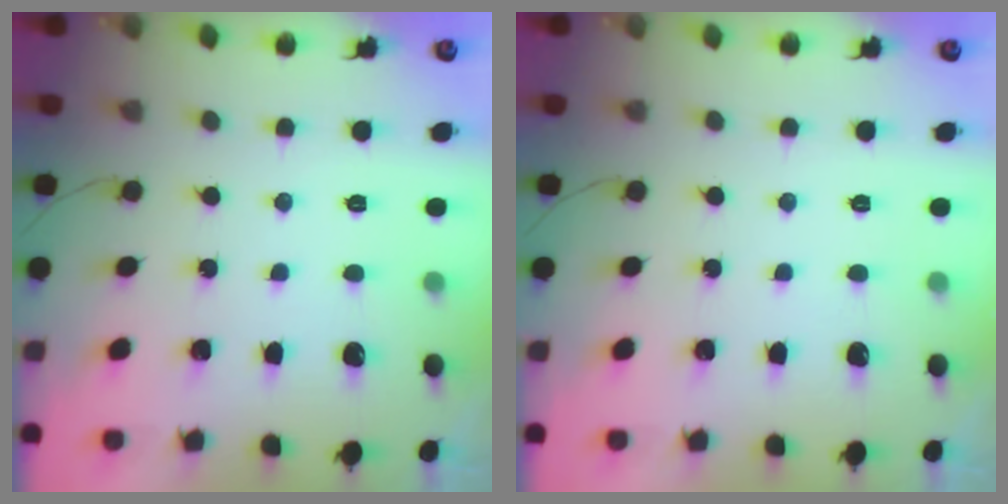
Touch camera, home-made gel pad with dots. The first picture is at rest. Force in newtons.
{"total": 0.0}